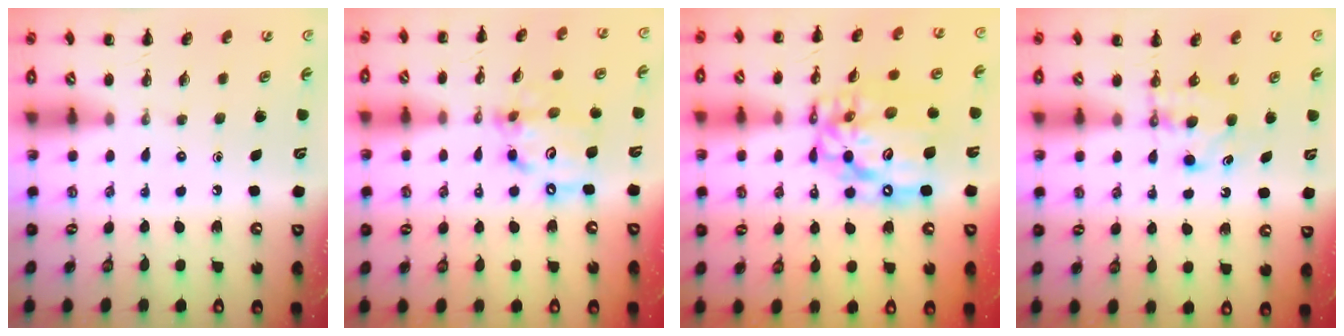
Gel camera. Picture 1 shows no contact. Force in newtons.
{"total": 12.8, "press": 12.4, "slide": 3.1}
{"total": 17.4, "press": 16.8, "slide": 4.6}
{"total": 5.2, "press": 5.1, "slide": 1.0}